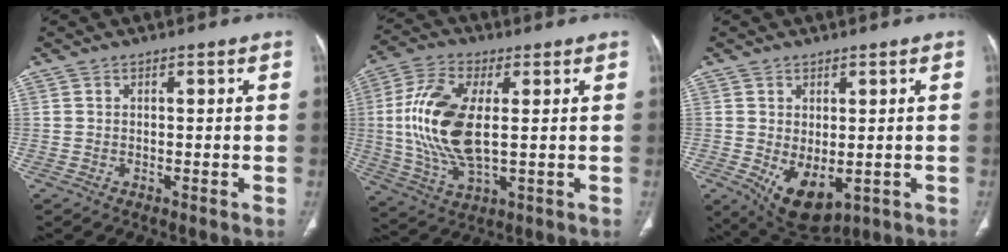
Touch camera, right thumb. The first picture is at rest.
{"total": 15.9, "force": [1.3, 7.3, 14.1], "torque": [-0.302, -0.006, 0.029]}
{"total": 8.8, "force": [-1.7, 5.1, 7.0], "torque": [-0.101, -0.010, -0.001]}